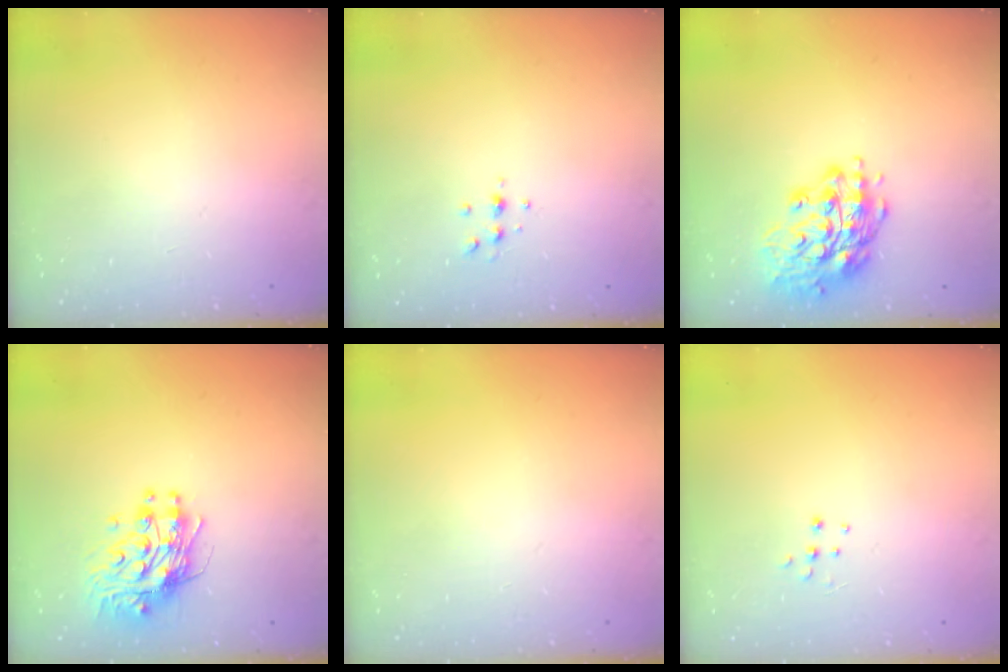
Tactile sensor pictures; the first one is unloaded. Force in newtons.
{"total": 4.3, "press": 4.2, "slide": 1.1}
{"total": 16.9, "press": 16.6, "slide": 3.1}
{"total": 10.1, "press": 10.1, "slide": 0.8}
{"total": 0.0}
{"total": 4.3, "press": 4.3, "slide": 0.4}